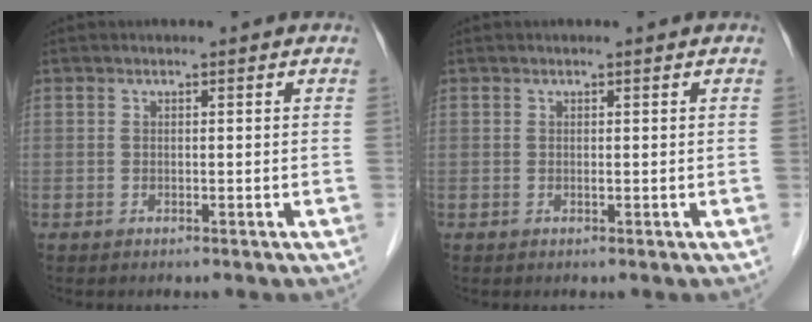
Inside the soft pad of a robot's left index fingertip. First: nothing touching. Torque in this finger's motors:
{"motor_torque": [0.06, 0.10, 0.00, -0.01]}